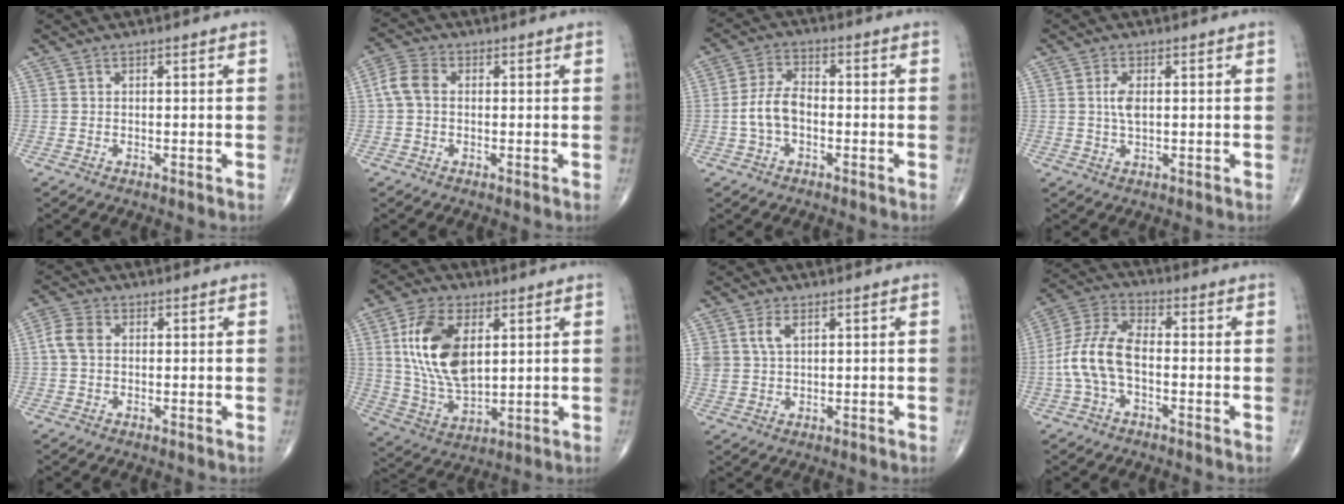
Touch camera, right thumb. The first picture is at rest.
{"total": 4.8, "force": [0.2, 3.3, 3.4], "torque": [-0.076, 0.014, -0.002]}
{"total": 6.5, "force": [-1.4, 3.8, 5.1], "torque": [-0.105, 0.023, -0.033]}
{"total": 3.2, "force": [0.4, 1.4, 2.8], "torque": [-0.058, -0.001, 0.008]}
{"total": 4.1, "force": [0.4, 2.9, 2.9], "torque": [-0.066, 0.012, 0.002]}
{"total": 16.2, "force": [4.0, 8.9, 12.9], "torque": [-0.238, -0.013, 0.081]}
{"total": 4.4, "force": [1.9, 2.6, 3.1], "torque": [-0.060, -0.004, 0.042]}
{"total": 10.5, "force": [-1.9, 5.6, 8.6], "torque": [-0.187, 0.036, -0.045]}